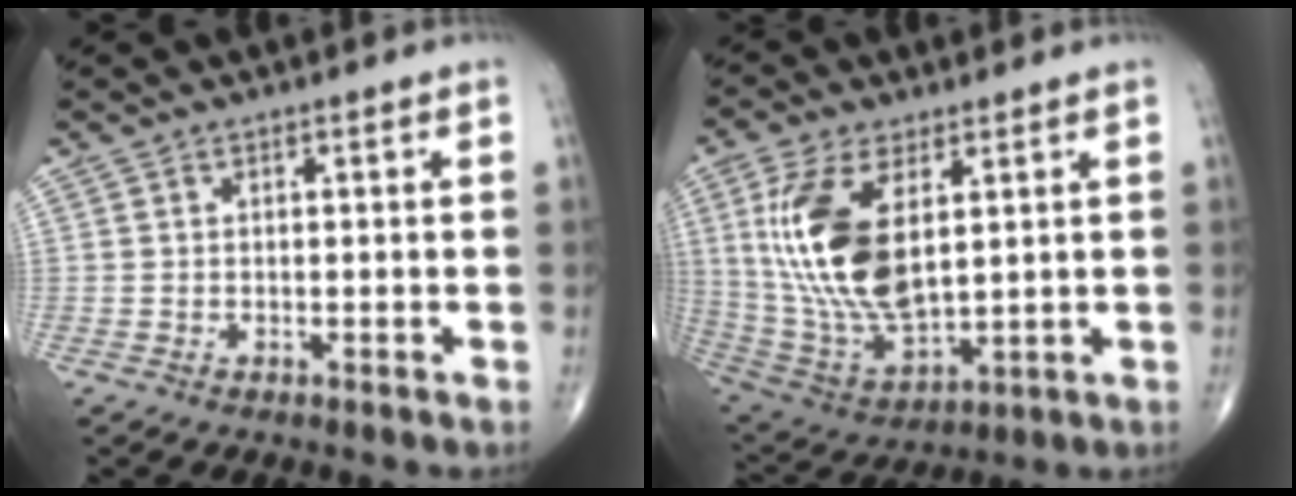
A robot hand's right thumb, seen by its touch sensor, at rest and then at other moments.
{"total": 18.2, "force": [4.2, 8.9, 15.3], "torque": [-0.306, -0.023, 0.093]}